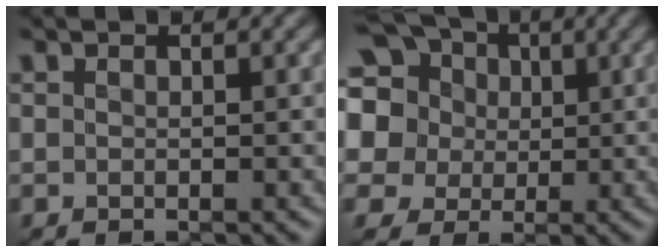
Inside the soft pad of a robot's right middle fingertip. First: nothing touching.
{"total": 14.3, "force": [4.9, 12.2, 5.5], "torque": [-0.168, 0.037, 0.079]}